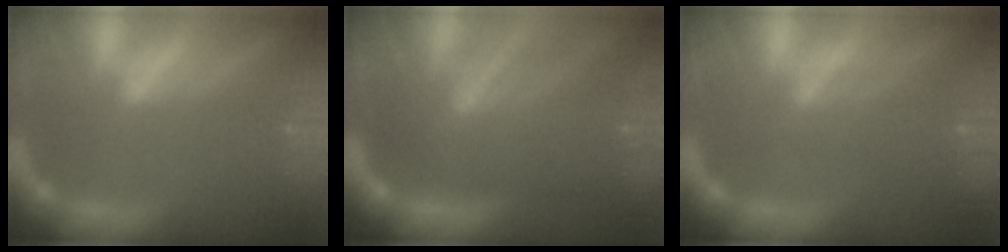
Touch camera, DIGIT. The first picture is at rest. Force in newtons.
{"total": 9.1}
{"total": 3.6}